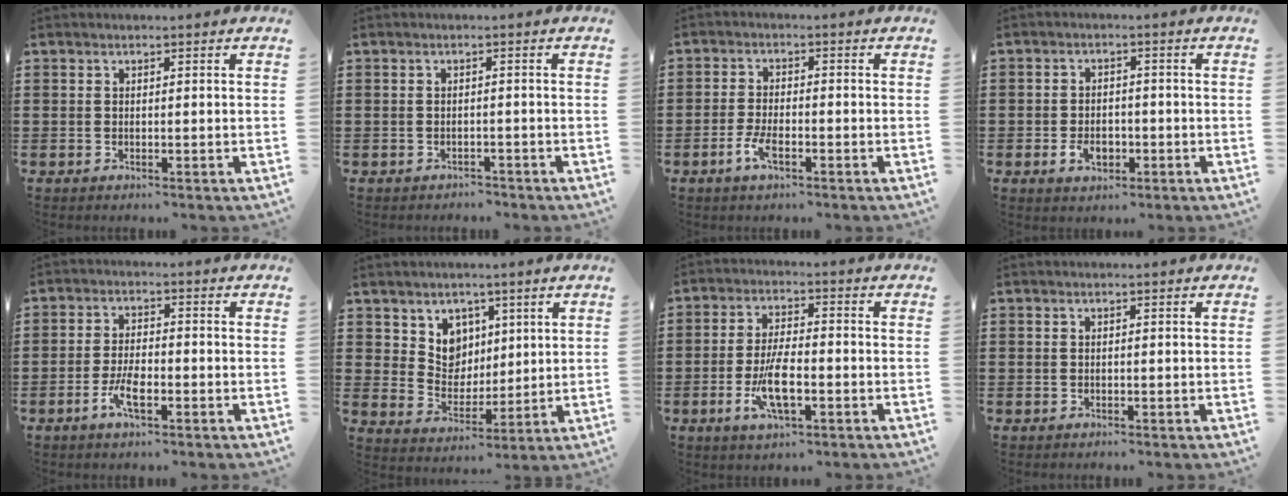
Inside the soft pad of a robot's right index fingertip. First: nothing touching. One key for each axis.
{"total": 1.1, "fx": -1.1, "fy": 0.4, "fz": 0.0, "tx": -0.005, "ty": 0.002, "tz": -0.025}
{"total": 3.8, "fx": -1.8, "fy": 1.5, "fz": 3.0, "tx": -0.072, "ty": -0.003, "tz": -0.039}
{"total": 3.5, "fx": -1.2, "fy": 2.3, "fz": 2.2, "tx": -0.043, "ty": 0.003, "tz": -0.021}
{"total": 4.6, "fx": -2.1, "fy": 1.5, "fz": 3.8, "tx": -0.082, "ty": -0.001, "tz": -0.044}
{"total": 6.2, "fx": 3.5, "fy": 5.0, "fz": 0.8, "tx": -0.041, "ty": -0.003, "tz": 0.065}
{"total": 7.7, "fx": -2.5, "fy": 2.5, "fz": 6.8, "tx": -0.145, "ty": -0.011, "tz": -0.047}
{"total": 0.0}